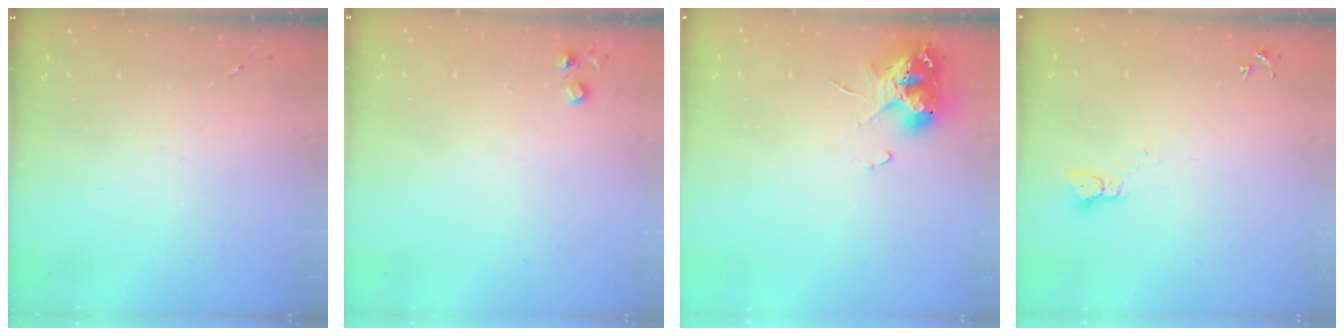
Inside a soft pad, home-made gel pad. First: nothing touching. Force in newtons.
{"total": 4.2, "press": 4.1, "slide": 0.7}
{"total": 11.1, "press": 11.0, "slide": 1.2}
{"total": 2.2, "press": 2.2, "slide": 0.2}